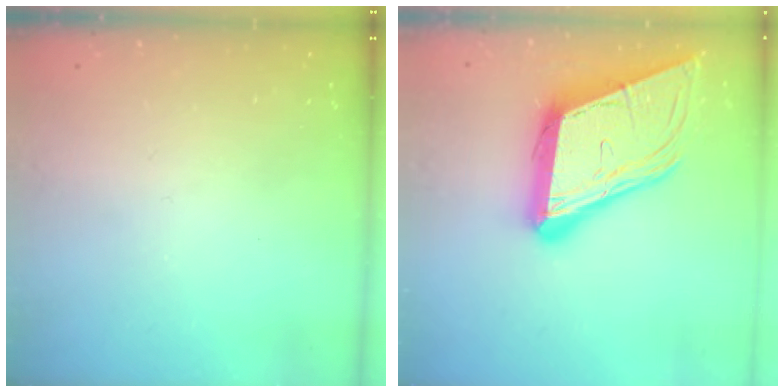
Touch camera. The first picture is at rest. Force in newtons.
{"total": 21.2, "press": 20.7, "slide": 4.7}